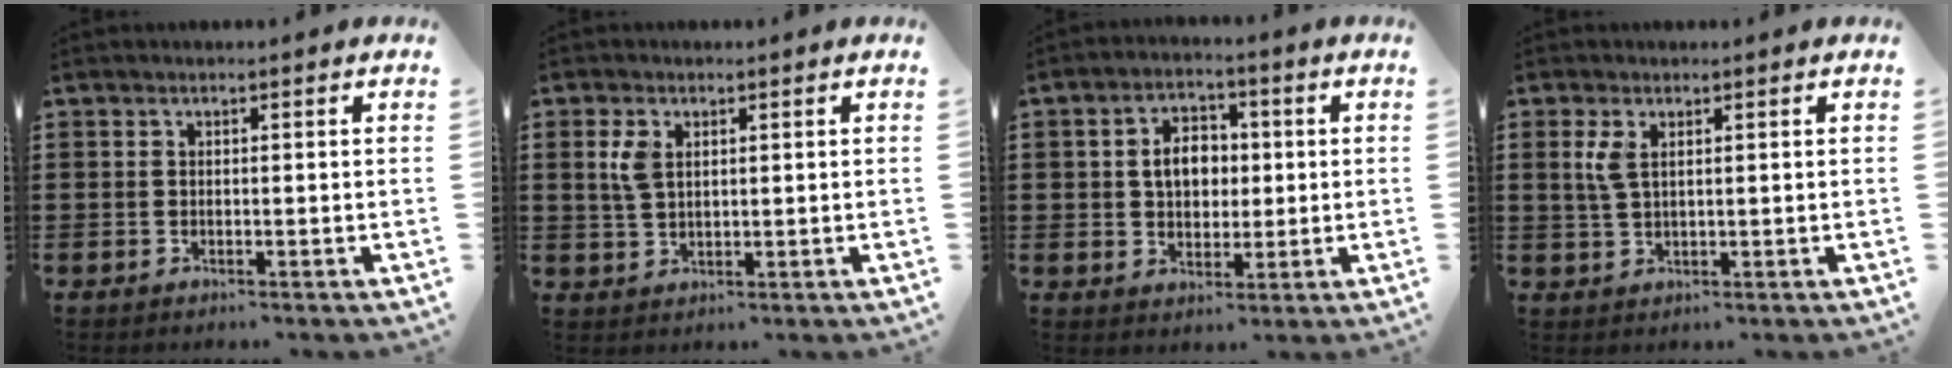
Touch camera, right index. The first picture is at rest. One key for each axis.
{"total": 3.5, "fx": 1.3, "fy": 2.0, "fz": 2.6, "tx": -0.059, "ty": 0.008, "tz": 0.024}
{"total": 5.6, "fx": 0.4, "fy": 4.1, "fz": 3.7, "tx": -0.076, "ty": 0.012, "tz": 0.000}
{"total": 3.0, "fx": 1.2, "fy": 1.3, "fz": 2.5, "tx": -0.054, "ty": 0.006, "tz": 0.021}